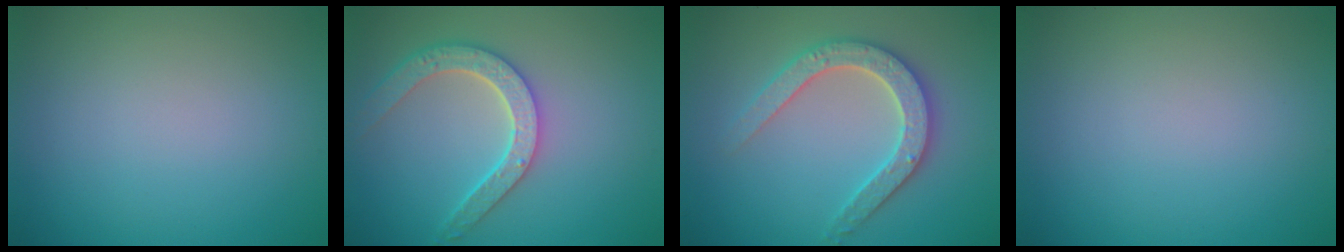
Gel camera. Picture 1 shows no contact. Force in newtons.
{"total": 4.5, "press": 3.8, "slide": 2.5}
{"total": 4.6, "press": 4.6, "slide": 0.8}
{"total": 0.0}